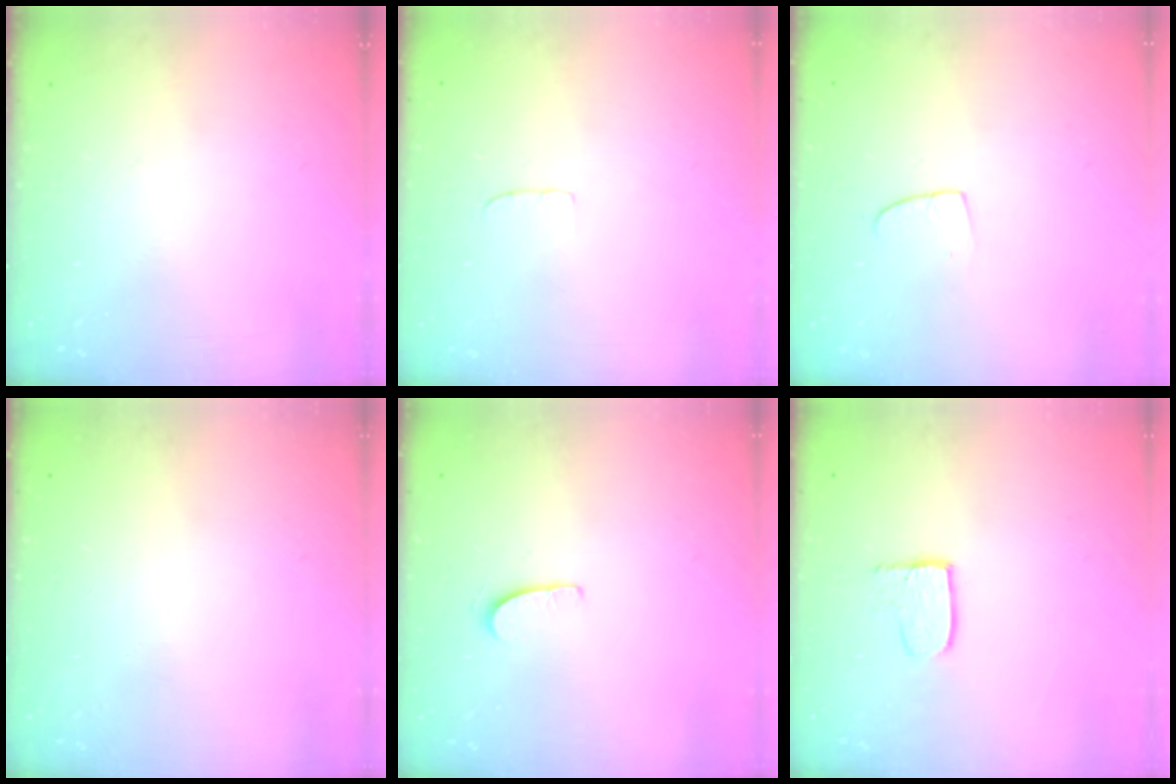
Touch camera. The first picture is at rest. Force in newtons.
{"total": 3.3, "press": 3.3, "slide": 0.2}
{"total": 5.8, "press": 5.8, "slide": 0.4}
{"total": 0.0}
{"total": 5.1, "press": 5.1, "slide": 0.4}
{"total": 5.5, "press": 5.5, "slide": 0.4}